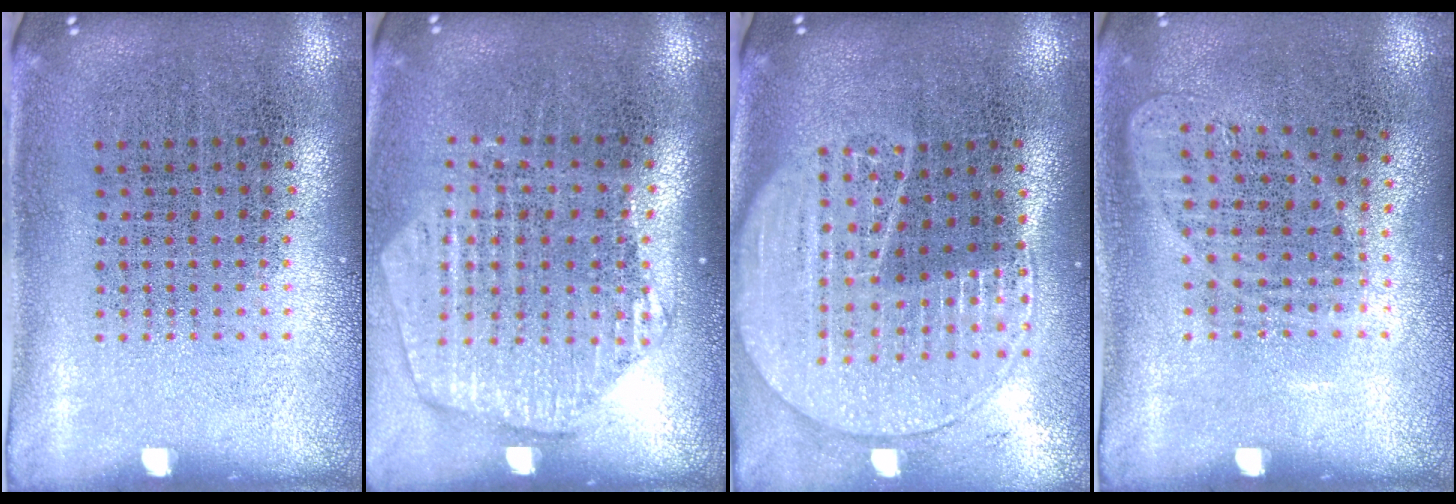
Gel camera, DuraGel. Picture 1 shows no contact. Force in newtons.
{"total": 1.7, "press": 1.6, "slide": 0.7}
{"total": 2.0, "press": 1.8, "slide": 0.9}
{"total": 1.0, "press": 0.9, "slide": 0.3}